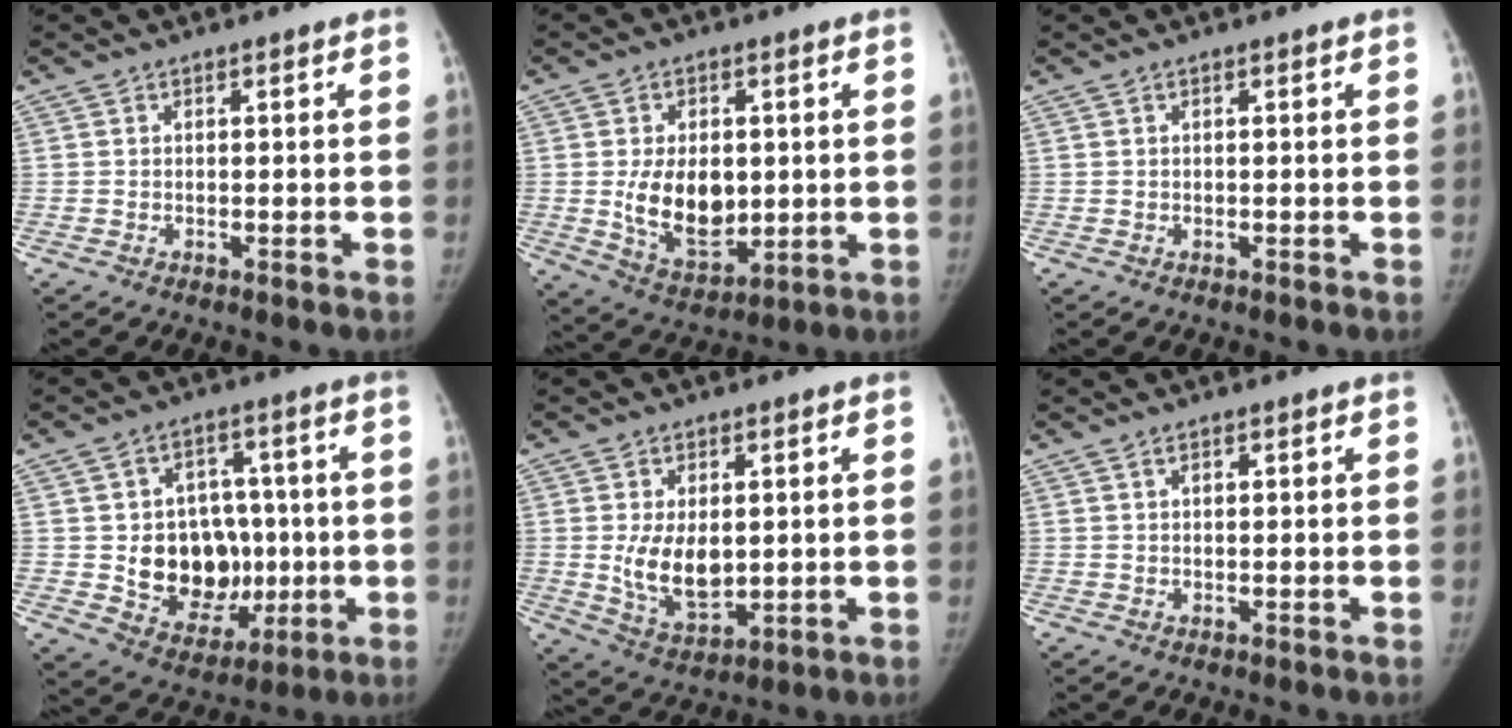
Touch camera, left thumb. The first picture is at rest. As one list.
[{"total": 12.2, "force": [0.3, 7.7, 9.5], "torque": [-0.130, -0.018, 0.023]}, {"total": 0.0}, {"total": 15.3, "force": [-1.2, 11.6, 9.8], "torque": [-0.091, 0.005, -0.001]}, {"total": 9.6, "force": [0.7, 5.6, 7.8], "torque": [-0.120, -0.021, 0.030]}, {"total": 1.1, "force": [0.7, 0.4, 0.7], "torque": [-0.011, 0.001, 0.012]}]